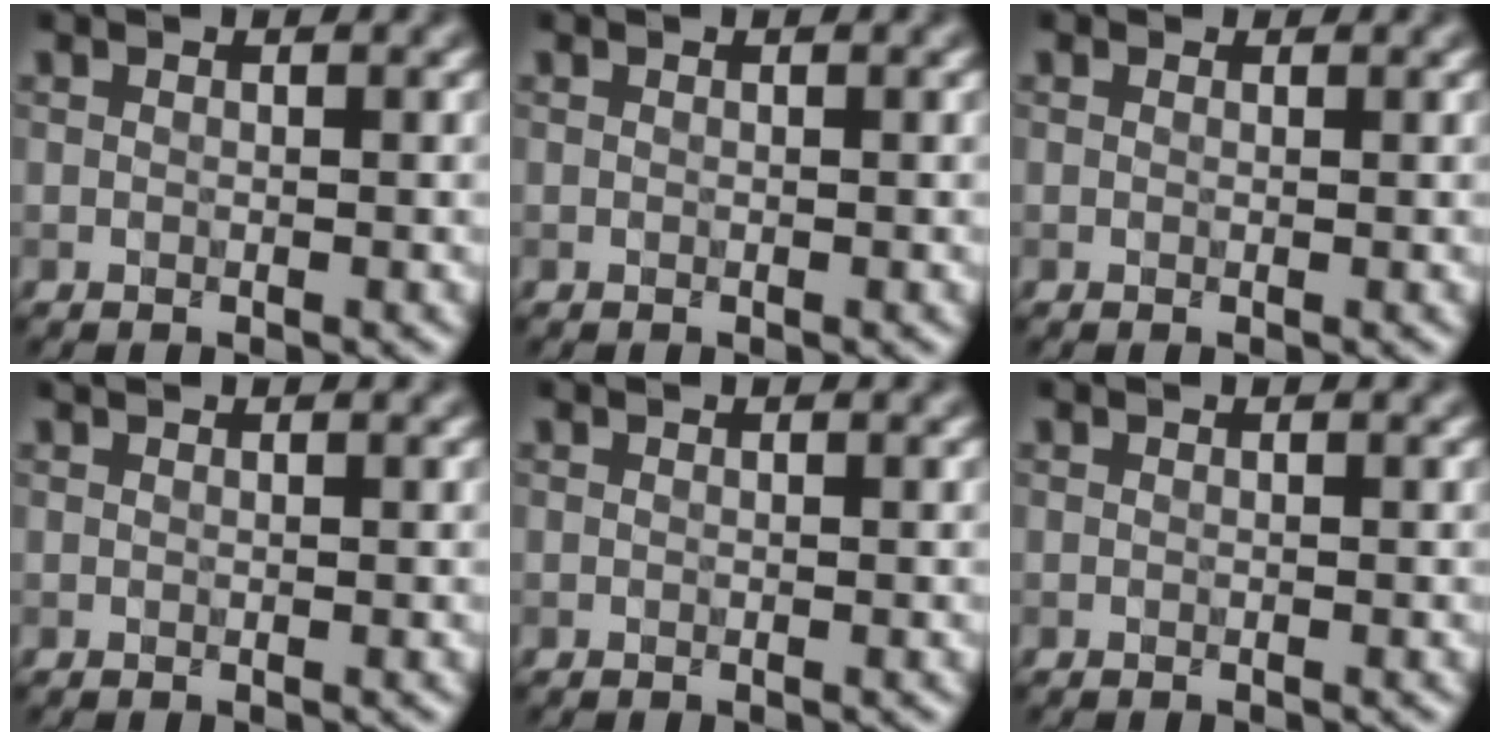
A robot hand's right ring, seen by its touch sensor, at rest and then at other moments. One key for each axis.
{"total": 0.0}
{"total": 0.6, "fx": 0.5, "fy": 0.3, "fz": 0.1, "tx": 0.000, "ty": -0.005, "tz": 0.004}
{"total": 0.6, "fx": 0.6, "fy": 0.1, "fz": 0.2, "tx": -0.004, "ty": -0.001, "tz": 0.005}
{"total": 0.0}
{"total": 0.0}